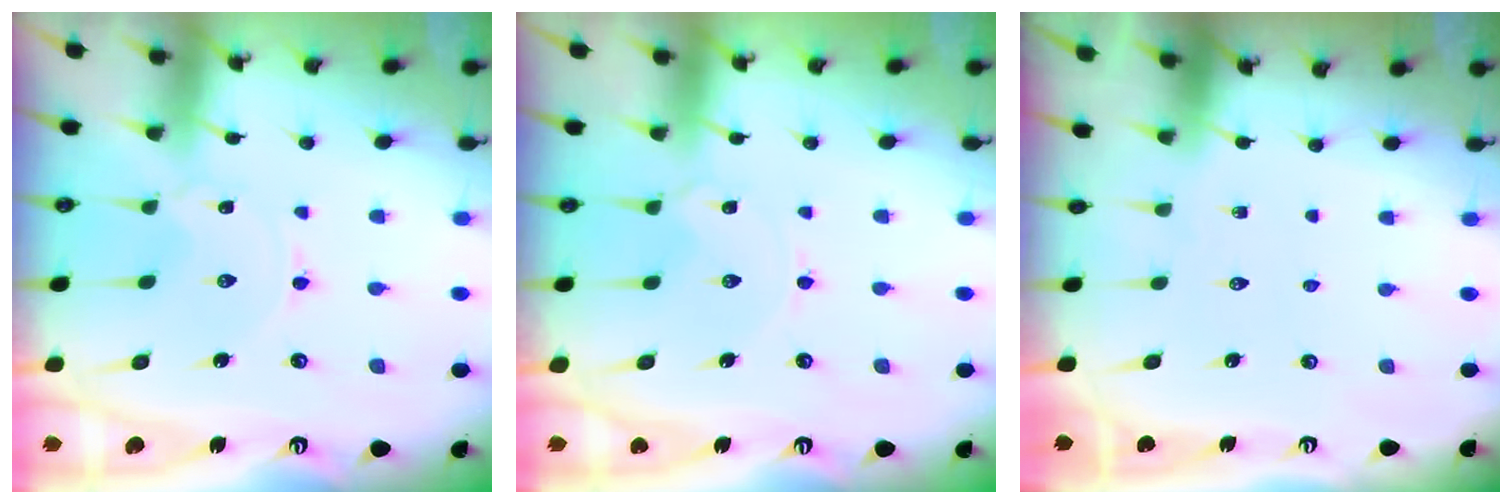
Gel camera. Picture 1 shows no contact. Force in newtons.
{"total": 1.1, "press": 1.0, "slide": 0.1}
{"total": 0.0}